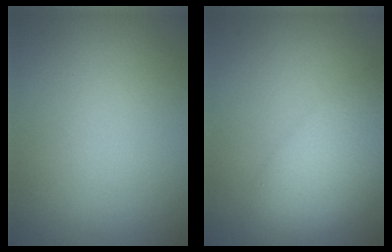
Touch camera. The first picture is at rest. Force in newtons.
{"total": 7.4, "press": 7.4, "slide": 0.3}